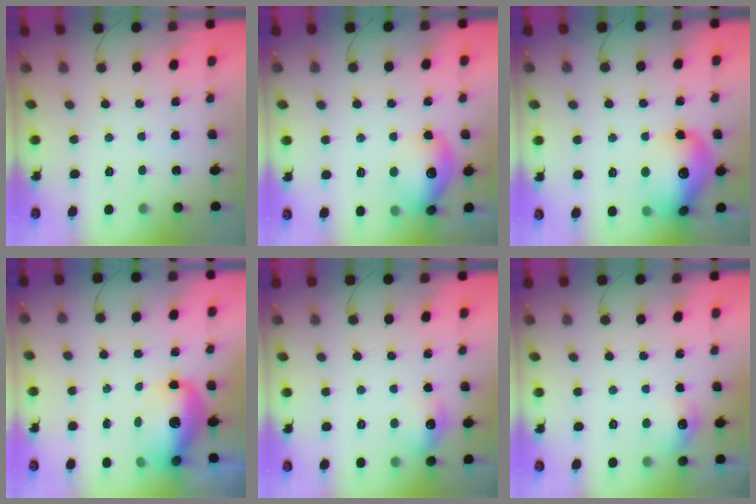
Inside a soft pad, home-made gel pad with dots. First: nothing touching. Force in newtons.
{"total": 15.5, "press": 15.4, "slide": 1.4}
{"total": 17.4, "press": 17.3, "slide": 2.0}
{"total": 13.1, "press": 12.8, "slide": 2.8}
{"total": 8.1, "press": 8.1, "slide": 0.5}
{"total": 7.4, "press": 7.4, "slide": 0.8}